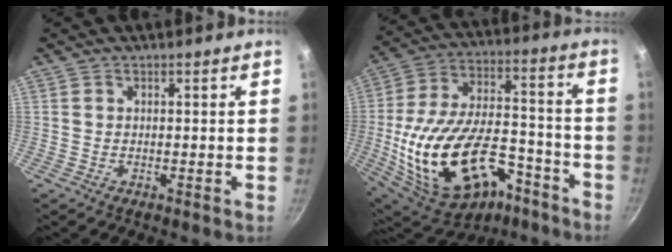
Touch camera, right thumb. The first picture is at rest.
{"total": 28.3, "force": [-11.7, 15.9, 20.2], "torque": [-0.337, 0.061, -0.168]}